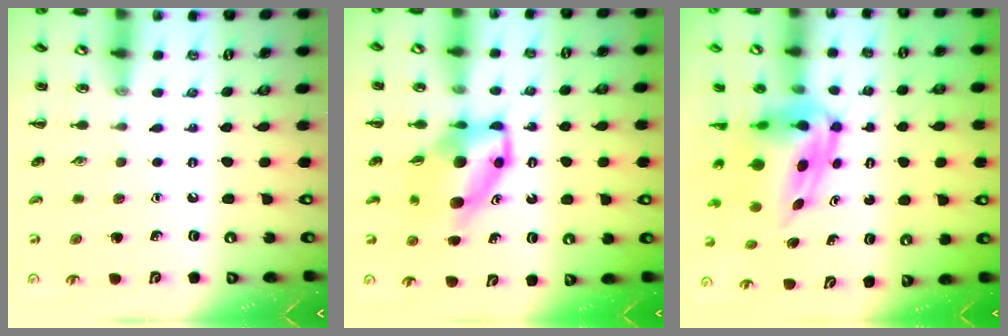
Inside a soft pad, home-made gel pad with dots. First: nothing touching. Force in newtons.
{"total": 6.9, "press": 6.7, "slide": 1.7}
{"total": 7.5, "press": 7.2, "slide": 2.4}